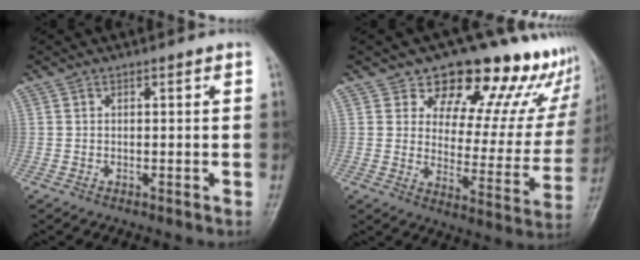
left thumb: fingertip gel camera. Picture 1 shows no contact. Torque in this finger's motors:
{"motor_torque": [0.52, 0.25, 0.11, -0.08, 0.14]}